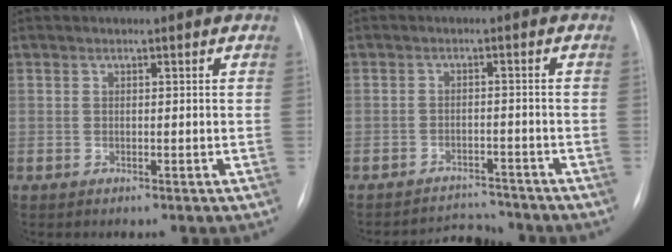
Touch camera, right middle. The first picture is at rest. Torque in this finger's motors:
{"motor_torque": [-0.17, -0.14, -0.07, -0.01]}